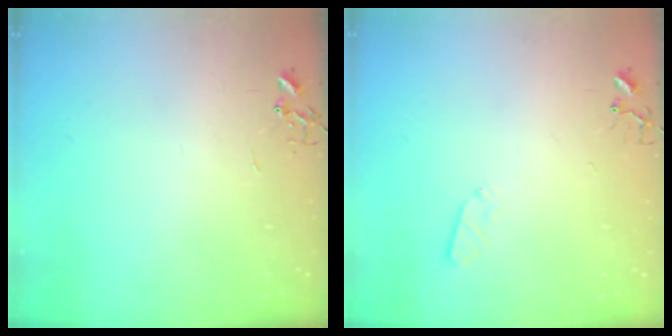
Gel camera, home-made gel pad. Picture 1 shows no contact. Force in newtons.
{"total": 3.5, "press": 3.4, "slide": 0.5}